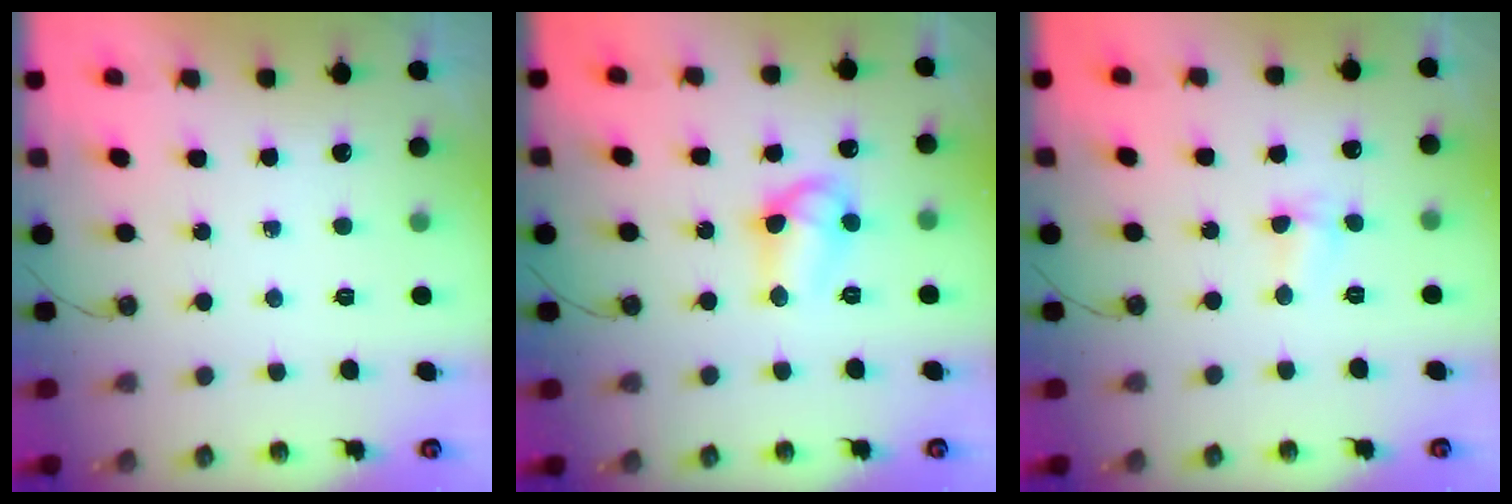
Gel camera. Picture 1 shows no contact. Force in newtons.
{"total": 9.6, "press": 9.6, "slide": 1.0}
{"total": 2.8, "press": 2.6, "slide": 1.0}